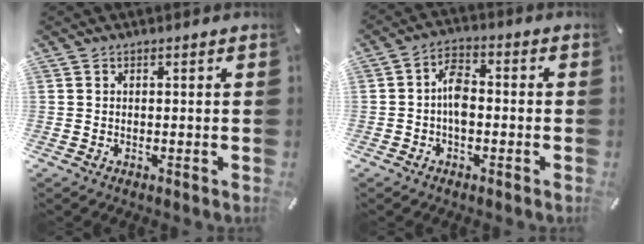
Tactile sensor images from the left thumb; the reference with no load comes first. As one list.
[{"total": 6.0, "force": [-1.1, 3.5, 4.8], "torque": [-0.095, 0.012, -0.022]}]